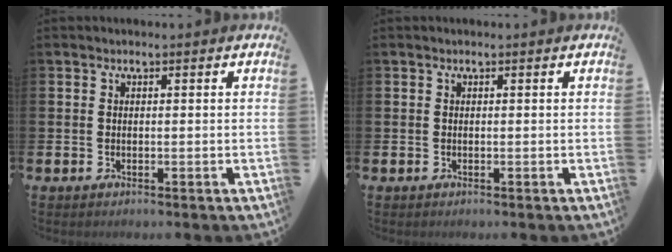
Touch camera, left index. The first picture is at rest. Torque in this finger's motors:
{"motor_torque": [0.00, 0.00, 0.00, 0.00]}